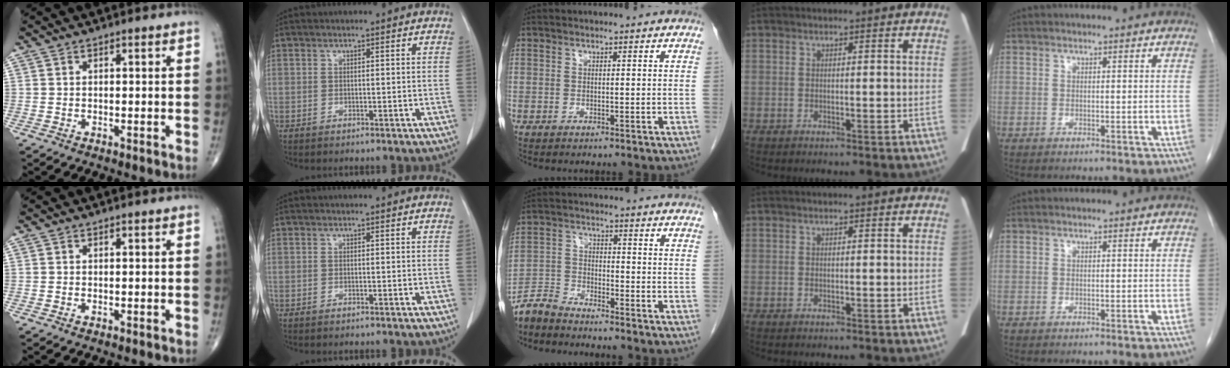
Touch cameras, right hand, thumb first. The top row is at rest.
{"middle": {"total": 4.8, "force": [-4.8, 0.5, 0.5], "torque": [-0.011, -0.012, -0.096]}}